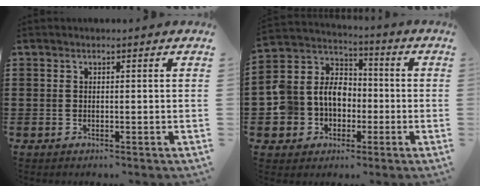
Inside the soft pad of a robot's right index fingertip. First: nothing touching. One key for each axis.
{"total": 8.4, "fx": -1.4, "fy": 7.7, "fz": 3.2, "tx": -0.120, "ty": -0.001, "tz": -0.031}